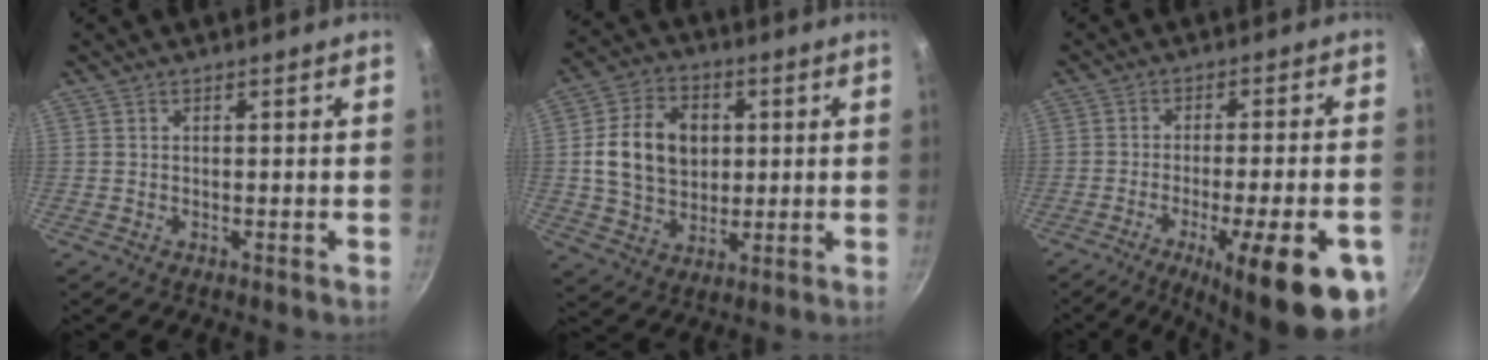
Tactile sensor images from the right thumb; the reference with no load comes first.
{"total": 13.9, "force": [1.8, 10.7, 8.7], "torque": [-0.135, 0.006, 0.029]}
{"total": 19.8, "force": [-8.6, 4.8, 17.2], "torque": [-0.213, 0.015, -0.115]}